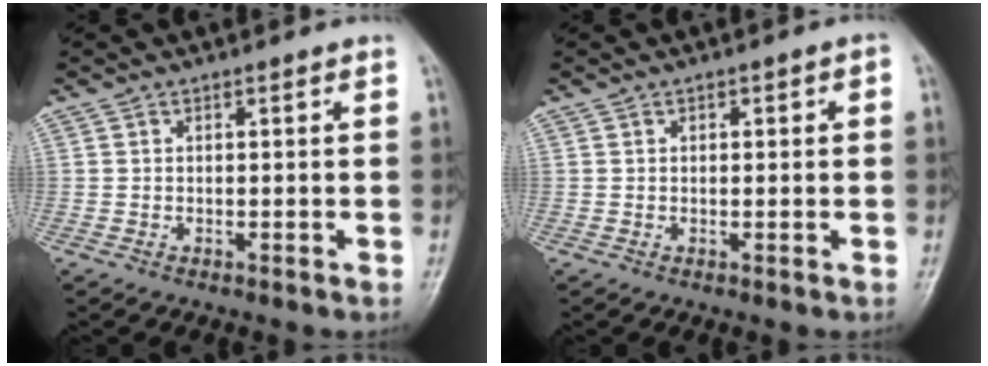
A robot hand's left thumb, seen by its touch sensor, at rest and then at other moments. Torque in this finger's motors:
{"motor_torque": [-0.10, 0.00, -0.05, -0.06, 0.03]}